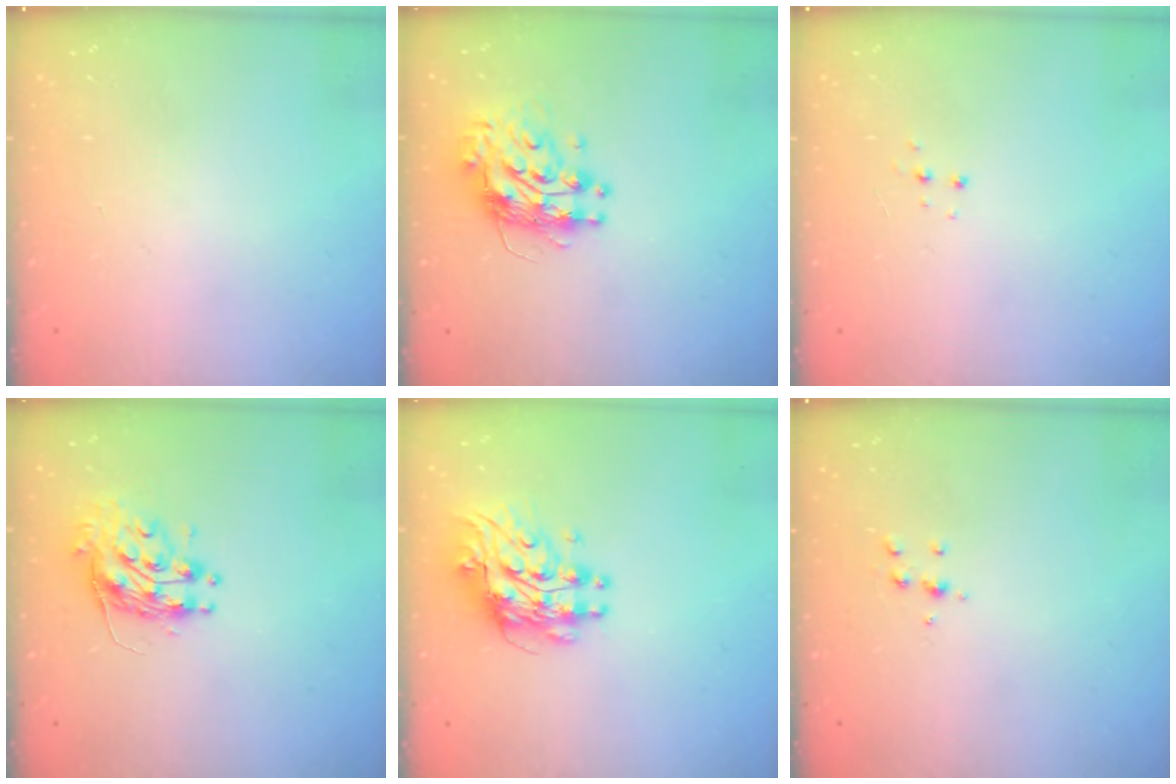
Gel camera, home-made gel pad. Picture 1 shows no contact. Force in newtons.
{"total": 9.1, "press": 9.1, "slide": 0.8}
{"total": 5.2, "press": 5.2, "slide": 0.3}
{"total": 10.9, "press": 10.8, "slide": 0.8}
{"total": 9.8, "press": 9.7, "slide": 0.8}
{"total": 5.3, "press": 5.3, "slide": 0.5}